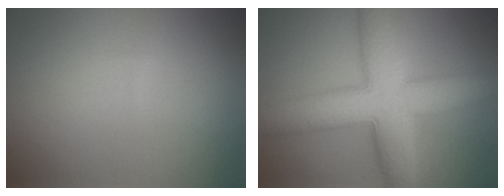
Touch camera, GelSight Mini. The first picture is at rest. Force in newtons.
{"total": 9.5, "press": 9.5, "slide": 0.3}